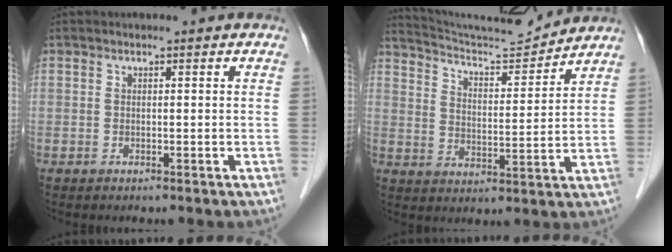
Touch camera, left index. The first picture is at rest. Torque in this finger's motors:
{"motor_torque": [0.84, -1.28, 0.12, 0.02]}